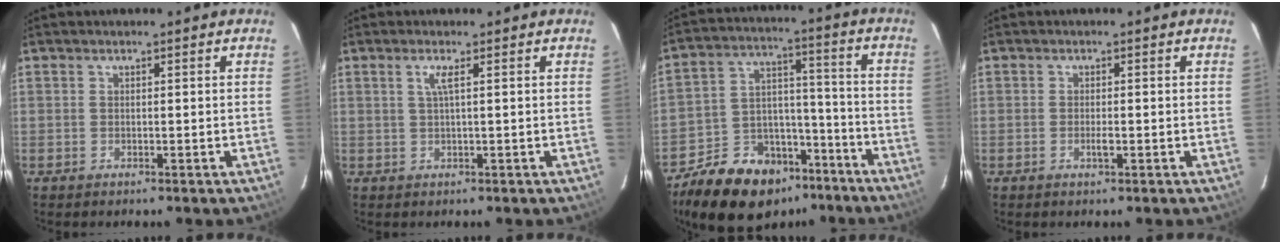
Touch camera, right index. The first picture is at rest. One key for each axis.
{"total": 1.8, "fx": 0.5, "fy": -0.4, "fz": 1.7, "tx": -0.033, "ty": -0.001, "tz": 0.011}
{"total": 18.7, "fx": -13.1, "fy": 10.9, "fz": 7.7, "tx": -0.164, "ty": 0.050, "tz": -0.190}
{"total": 1.6, "fx": -0.5, "fy": 0.5, "fz": 1.4, "tx": -0.027, "ty": -0.001, "tz": -0.009}